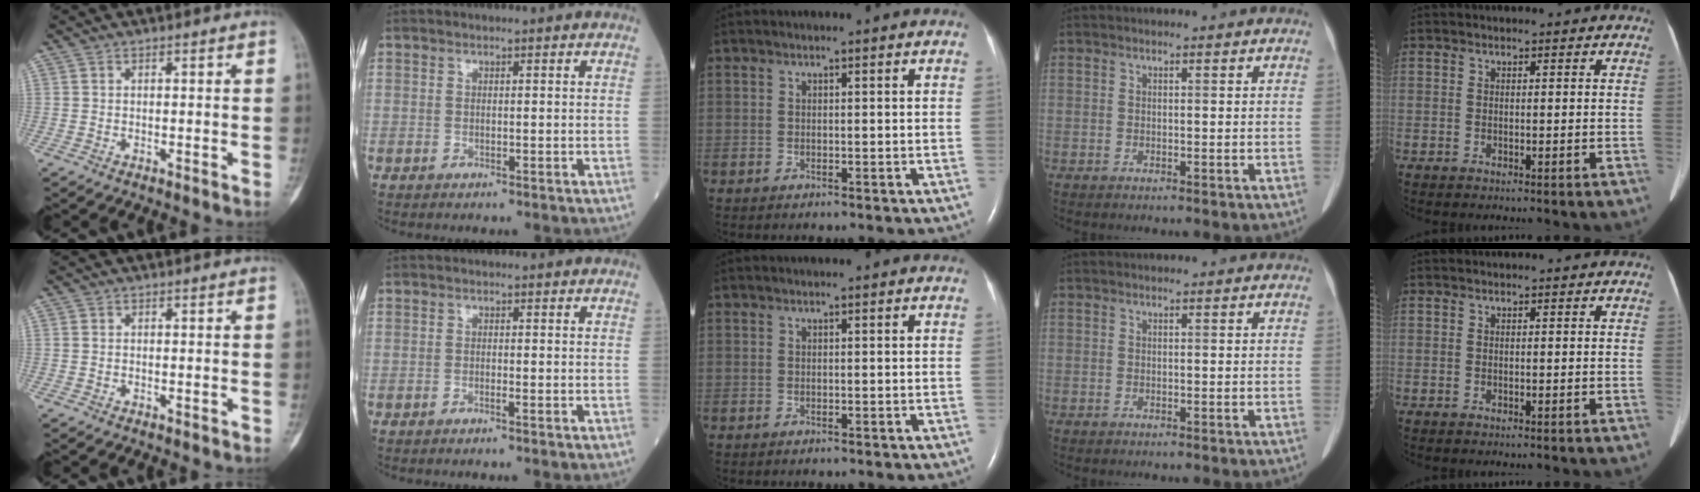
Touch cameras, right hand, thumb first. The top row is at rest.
{"thumb": {"total": 0.6, "force": [-0.1, 0.4, 0.3], "torque": [-0.003, 0.002, -0.002]}, "index": {"total": 0.6, "force": [-0.5, -0.1, 0.3], "torque": [-0.006, 0.002, -0.010]}}